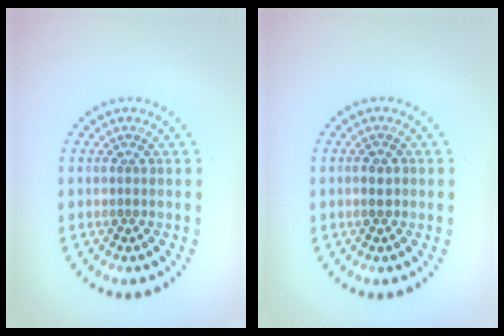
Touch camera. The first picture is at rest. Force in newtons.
{"total": 1.1, "press": 1.1, "slide": 0.3}